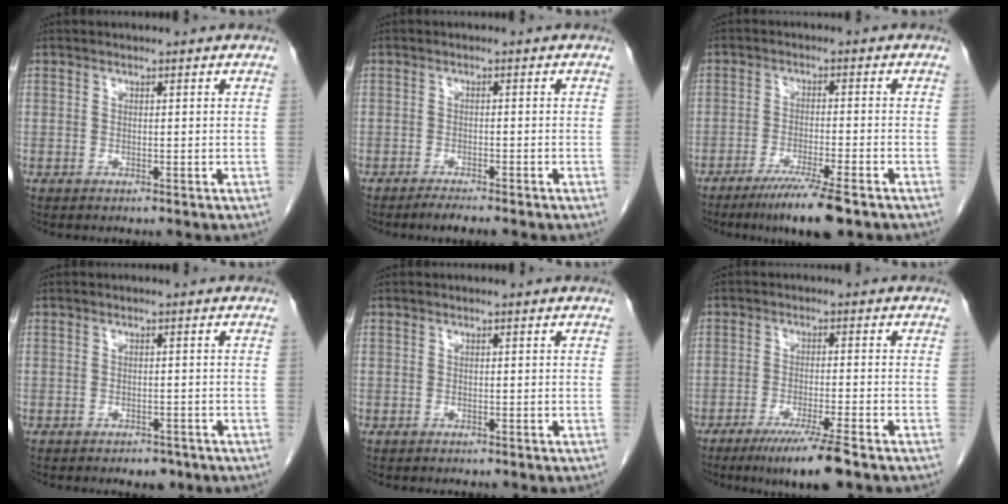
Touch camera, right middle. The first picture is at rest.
{"total": 2.4, "force": [-2.0, -0.1, 1.2], "torque": [-0.024, -0.004, -0.034]}
{"total": 8.1, "force": [-5.7, -0.1, 5.7], "torque": [-0.091, -0.020, -0.095]}
{"total": 2.5, "force": [-1.9, 1.2, 1.0], "torque": [-0.016, 0.001, -0.019]}
{"total": 0.0}
{"total": 7.9, "force": [-5.4, -0.5, 5.7], "torque": [-0.092, -0.021, -0.092]}